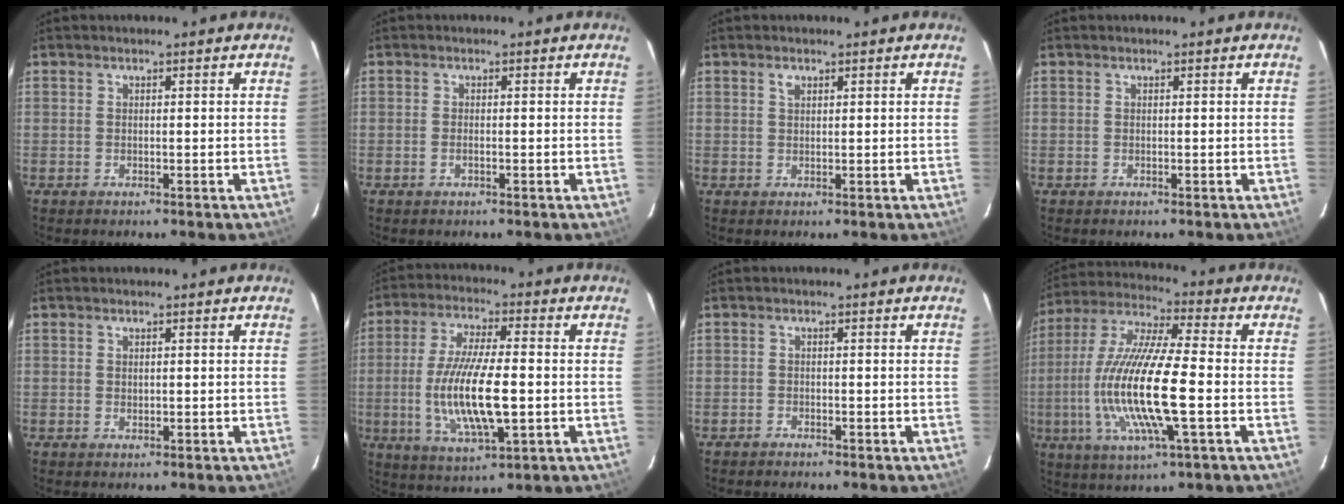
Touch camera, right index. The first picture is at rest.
{"total": 1.2, "force": [-0.5, 0.5, 0.9], "torque": [-0.020, 0.001, -0.009]}
{"total": 1.2, "force": [0.7, 0.7, 0.6], "torque": [-0.013, 0.003, 0.013]}
{"total": 0.0}
{"total": 0.7, "force": [0.2, 0.5, 0.5], "torque": [-0.006, 0.001, 0.004]}
{"total": 14.8, "force": [-2.1, 3.9, 14.1], "torque": [-0.278, -0.013, -0.036]}
{"total": 1.2, "force": [-1.1, 0.4, -0.1], "torque": [-0.007, 0.003, -0.020]}
{"total": 18.1, "force": [-3.3, 3.0, 17.5], "torque": [-0.350, -0.013, -0.066]}